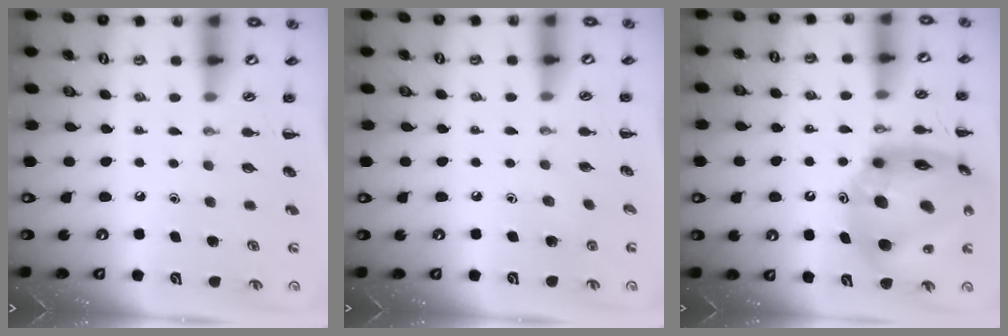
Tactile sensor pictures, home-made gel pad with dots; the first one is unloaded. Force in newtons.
{"total": 2.4, "press": 2.2, "slide": 0.9}
{"total": 22.0, "press": 21.1, "slide": 6.3}